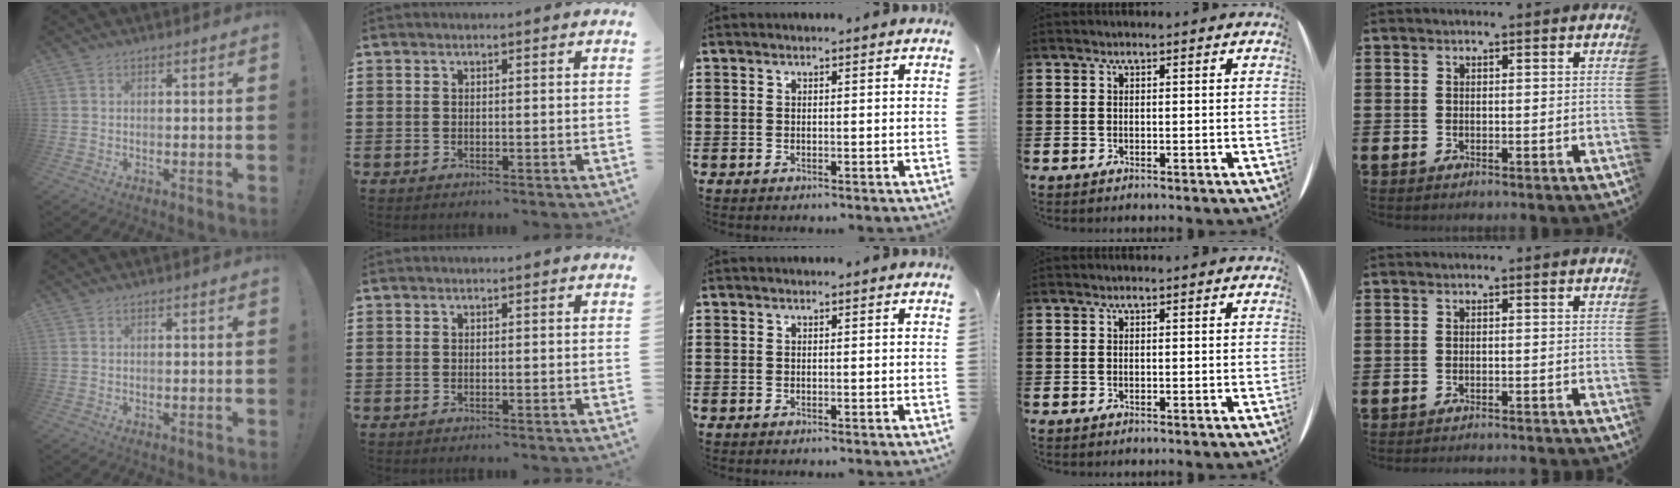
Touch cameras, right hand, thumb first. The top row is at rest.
{"little": {"total": 1.0, "force": [-1.0, -0.2, -0.1], "torque": [0.000, 0.001, -0.021]}}